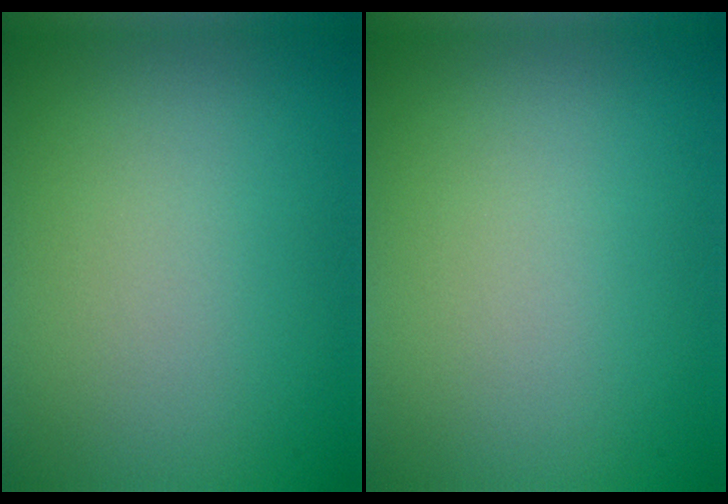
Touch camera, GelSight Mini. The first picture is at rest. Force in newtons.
{"total": 0.0}